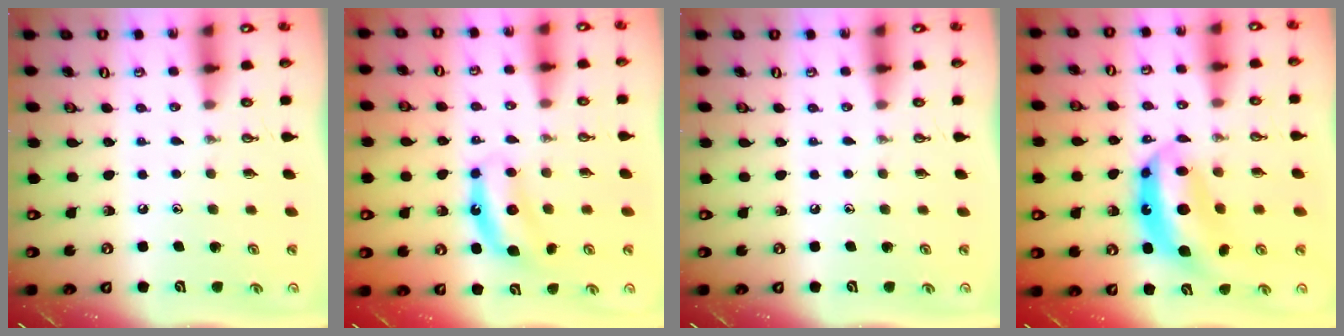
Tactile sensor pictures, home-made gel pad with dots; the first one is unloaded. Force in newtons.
{"total": 7.4, "press": 7.4, "slide": 0.4}
{"total": 0.0}
{"total": 11.9, "press": 11.8, "slide": 1.7}